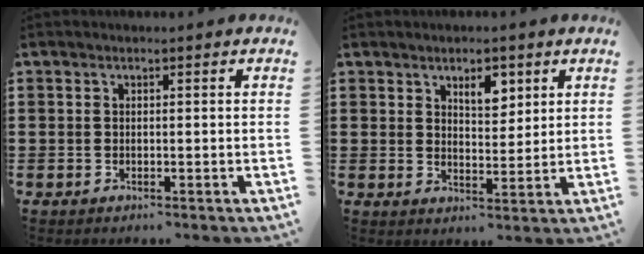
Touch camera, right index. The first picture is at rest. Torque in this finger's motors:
{"motor_torque": [0.10, -0.09, 0.09, 0.05]}